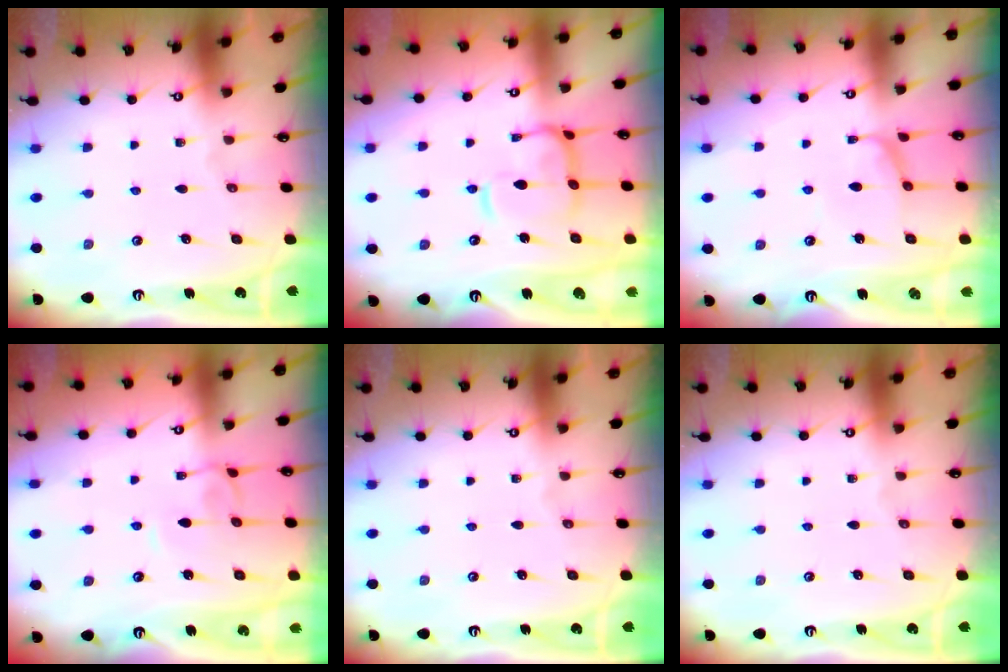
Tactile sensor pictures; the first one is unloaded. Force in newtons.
{"total": 7.7, "press": 7.6, "slide": 1.0}
{"total": 2.8, "press": 2.7, "slide": 0.7}
{"total": 2.3, "press": 2.2, "slide": 0.3}
{"total": 0.0}
{"total": 0.0}